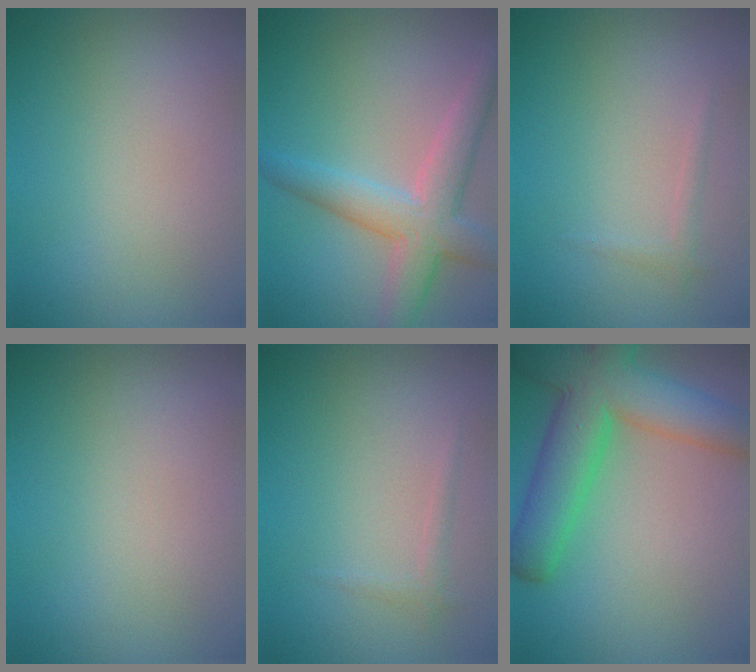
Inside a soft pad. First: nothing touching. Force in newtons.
{"total": 5.4, "press": 5.4, "slide": 0.1}
{"total": 0.7, "press": 0.7, "slide": 0.1}
{"total": 0.0}
{"total": 0.7, "press": 0.7, "slide": 0.1}
{"total": 9.6, "press": 9.6, "slide": 0.4}